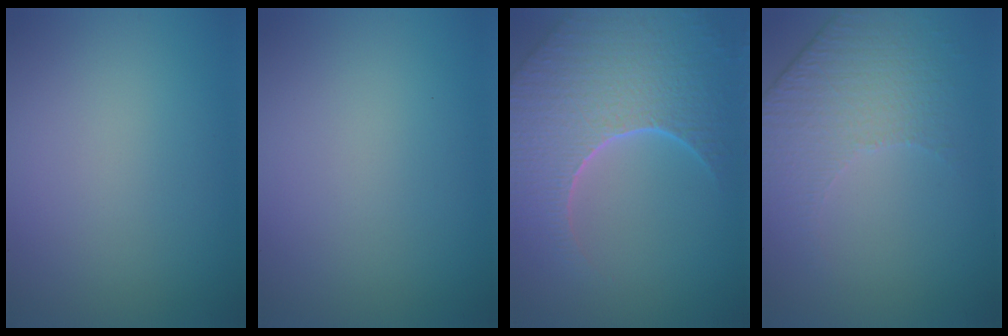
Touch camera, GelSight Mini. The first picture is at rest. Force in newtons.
{"total": 0.0}
{"total": 8.7, "press": 6.0, "slide": 6.3}
{"total": 4.7, "press": 3.2, "slide": 3.4}